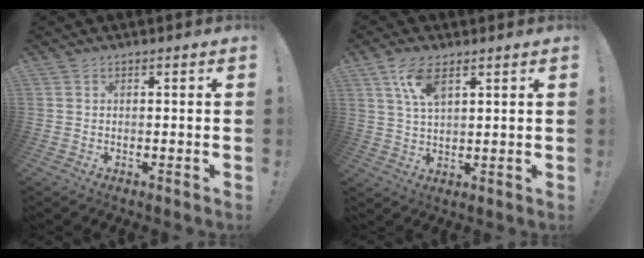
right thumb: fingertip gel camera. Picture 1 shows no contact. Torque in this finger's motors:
{"motor_torque": [-0.47, 0.68, -0.18, 0.30, 0.01]}